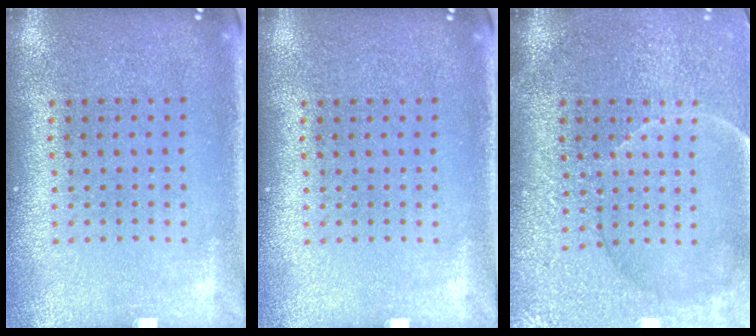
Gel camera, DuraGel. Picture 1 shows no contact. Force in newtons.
{"total": 0.0}
{"total": 3.7, "press": 3.5, "slide": 1.1}